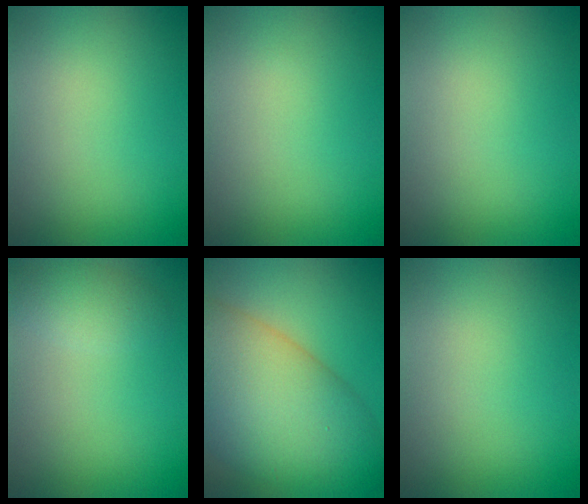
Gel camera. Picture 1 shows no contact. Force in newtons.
{"total": 0.0}
{"total": 0.0}
{"total": 1.7, "press": 1.7, "slide": 0.1}
{"total": 13.0, "press": 13.0, "slide": 0.6}
{"total": 0.0}